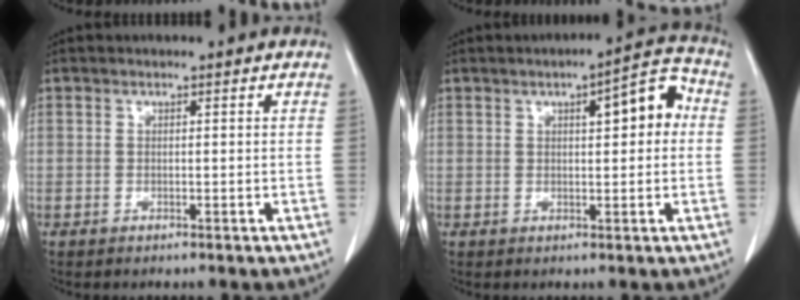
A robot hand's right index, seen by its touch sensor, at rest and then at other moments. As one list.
[{"total": 7.0, "force": [1.5, 1.9, 6.6], "torque": [-0.084, 0.027, 0.017]}]